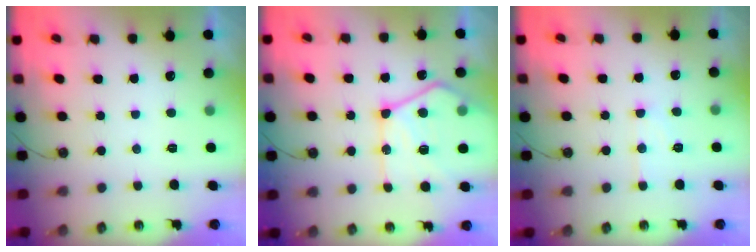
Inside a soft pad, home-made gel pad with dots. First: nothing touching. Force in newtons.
{"total": 17.9, "press": 17.9, "slide": 1.4}
{"total": 7.5, "press": 7.5, "slide": 0.6}